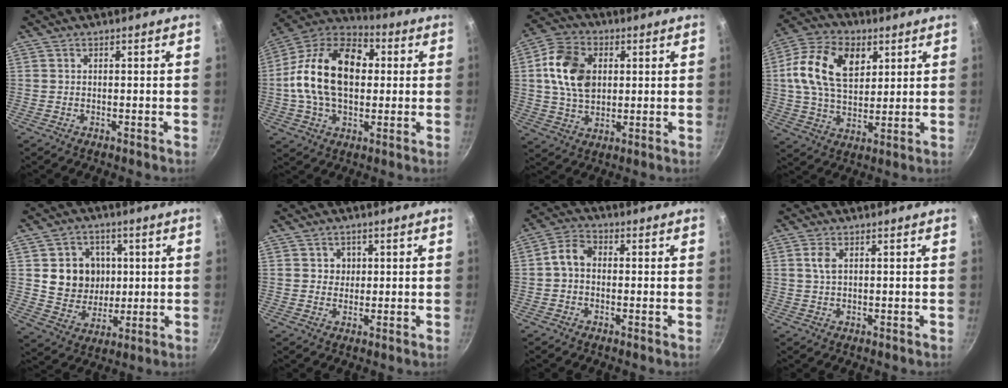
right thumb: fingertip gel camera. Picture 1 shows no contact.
{"total": 21.5, "force": [1.8, 14.0, 16.3], "torque": [-0.265, 0.031, 0.013]}
{"total": 12.8, "force": [2.2, 9.1, 8.8], "torque": [-0.141, 0.004, 0.032]}
{"total": 15.9, "force": [4.6, 10.4, 11.1], "torque": [-0.184, 0.000, 0.073]}
{"total": 11.2, "force": [1.5, 10.1, 4.7], "torque": [-0.042, -0.006, 0.034]}
{"total": 2.6, "force": [0.7, 2.5, 0.6], "torque": [0.012, 0.000, 0.008]}
{"total": 4.9, "force": [-0.1, 3.6, 3.2], "torque": [-0.055, 0.019, -0.017]}
{"total": 2.4, "force": [0.8, 1.2, 1.9], "torque": [-0.037, -0.001, 0.016]}